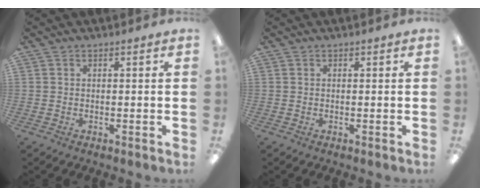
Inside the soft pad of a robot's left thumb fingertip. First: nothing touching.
{"total": 0.0}